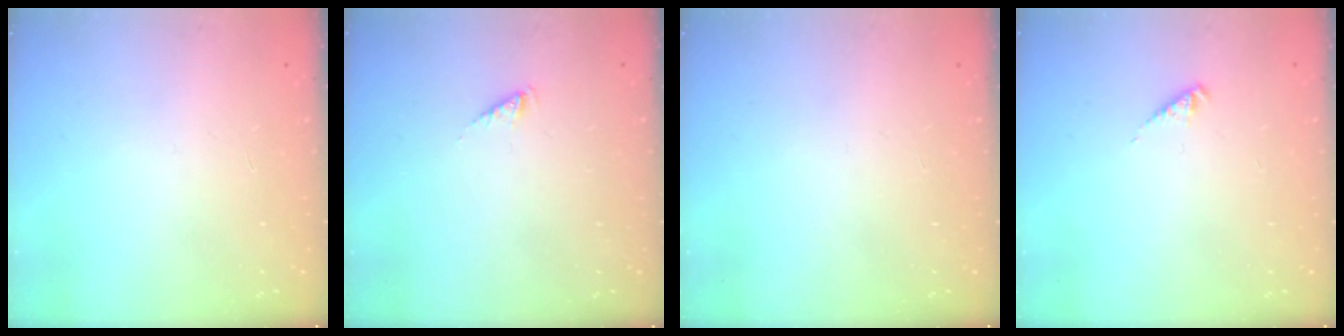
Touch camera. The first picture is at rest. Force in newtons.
{"total": 0.8, "press": 0.8, "slide": 0.2}
{"total": 0.0}
{"total": 2.3, "press": 2.3, "slide": 0.4}